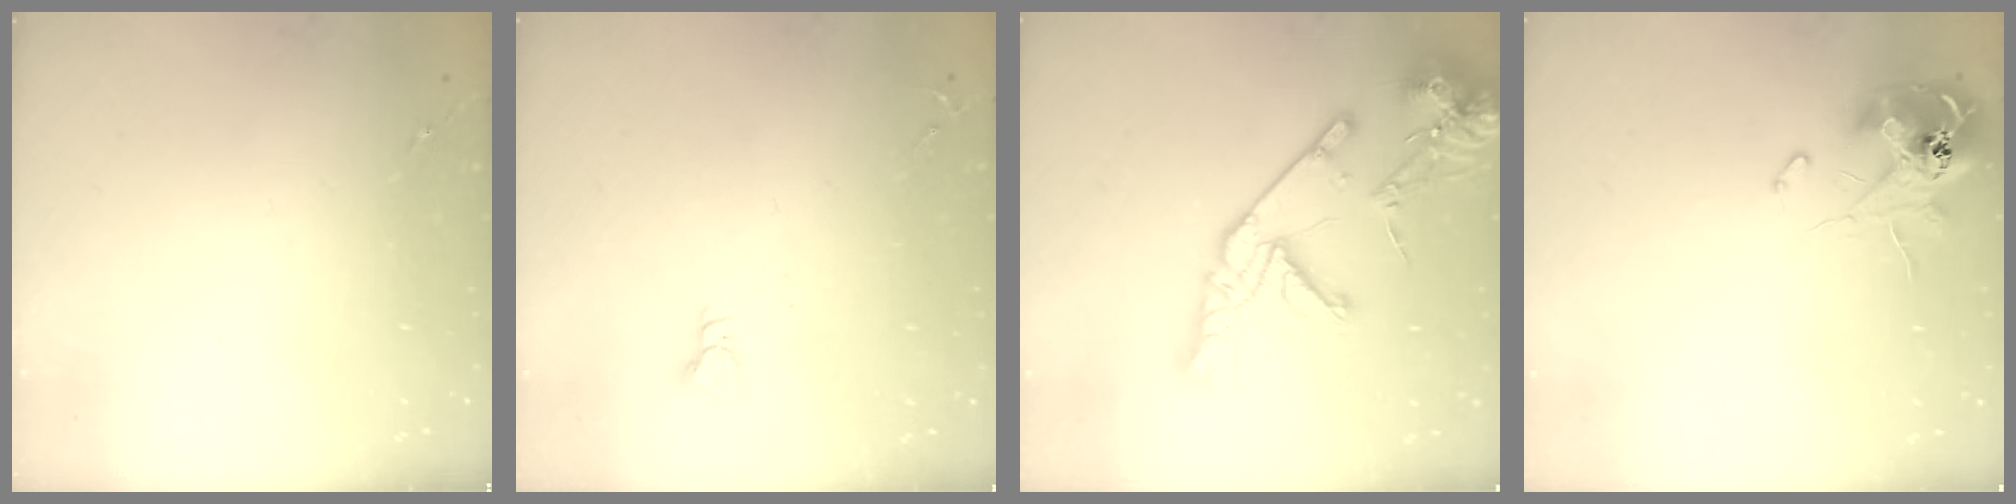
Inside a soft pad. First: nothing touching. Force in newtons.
{"total": 2.9, "press": 2.9, "slide": 0.3}
{"total": 20.9, "press": 20.7, "slide": 2.5}
{"total": 12.7, "press": 12.6, "slide": 1.5}